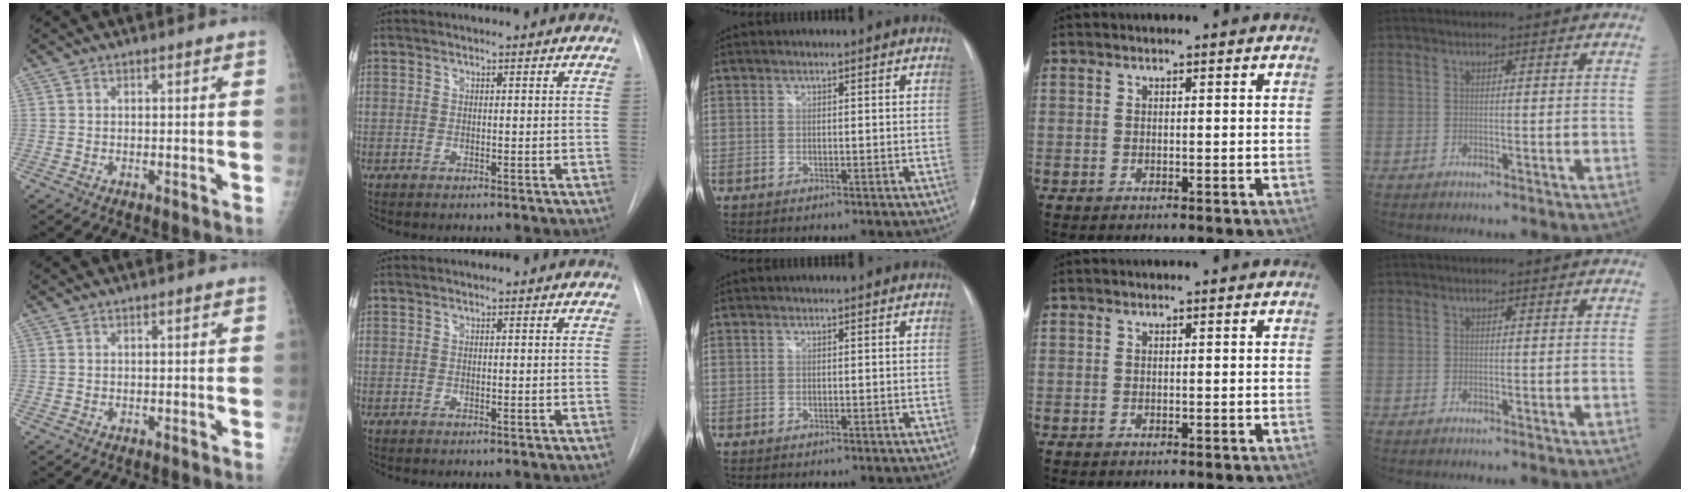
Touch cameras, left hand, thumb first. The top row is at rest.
{}